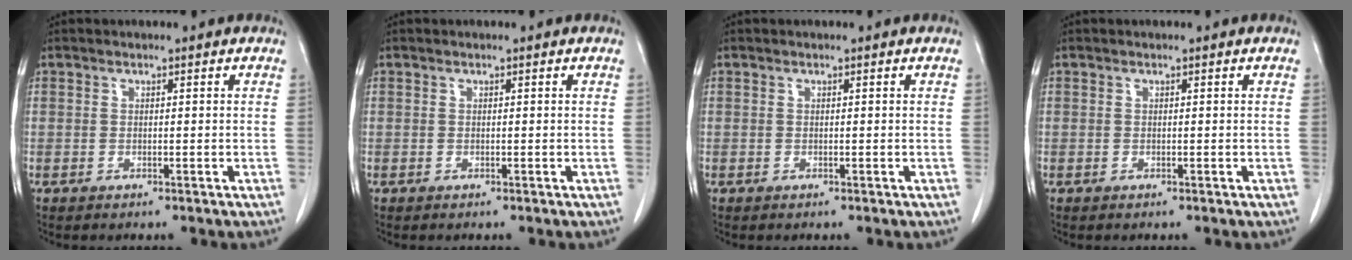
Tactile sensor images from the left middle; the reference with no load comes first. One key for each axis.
{"total": 0.0}
{"total": 0.0}
{"total": 0.0}